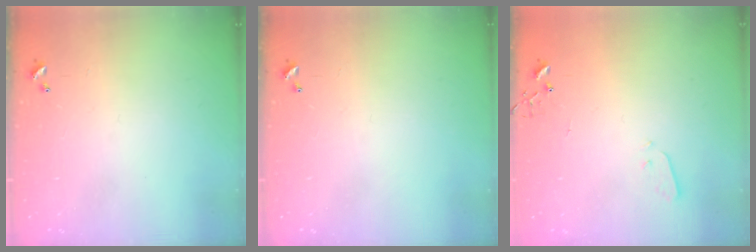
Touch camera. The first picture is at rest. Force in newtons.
{"total": 0.0}
{"total": 2.9, "press": 2.8, "slide": 0.7}